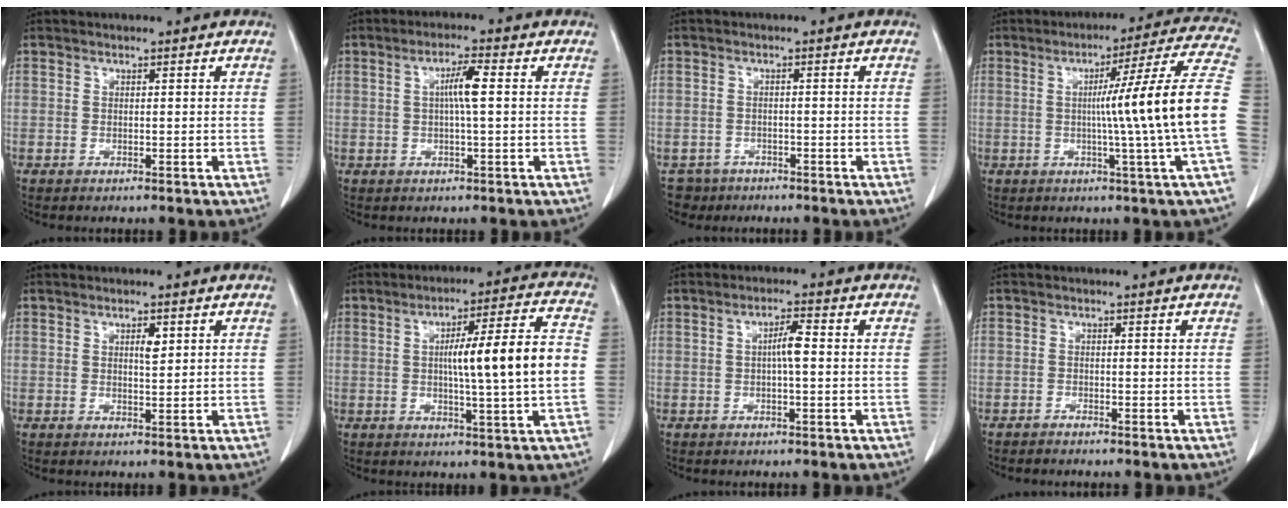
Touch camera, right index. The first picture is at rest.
{"total": 4.2, "force": [0.5, 0.0, 4.1], "torque": [-0.075, 0.005, 0.008]}
{"total": 3.9, "force": [-2.7, 2.7, -0.6], "torque": [0.010, 0.006, -0.047]}
{"total": 16.3, "force": [-1.1, -3.3, 16.0], "torque": [-0.209, -0.001, -0.024]}
{"total": 1.9, "force": [0.8, 0.6, 1.7], "torque": [-0.030, -0.003, 0.012]}
{"total": 12.9, "force": [-0.2, -0.1, 12.9], "torque": [-0.198, 0.014, -0.006]}
{"total": 3.2, "force": [0.0, 0.3, 3.2], "torque": [-0.057, 0.005, -0.001]}
{"total": 1.2, "force": [-1.1, 0.1, 0.4], "torque": [-0.007, 0.000, -0.016]}